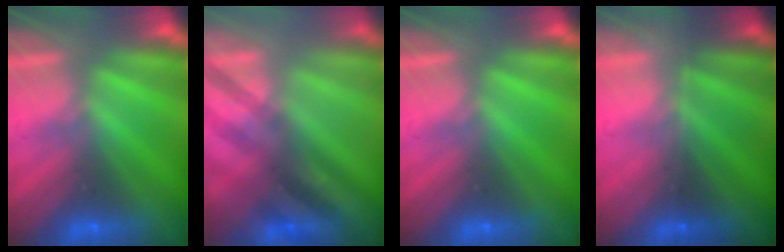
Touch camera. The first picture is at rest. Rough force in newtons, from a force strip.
{"total": 2.9}
{"total": 0.0}
{"total": 1.6}